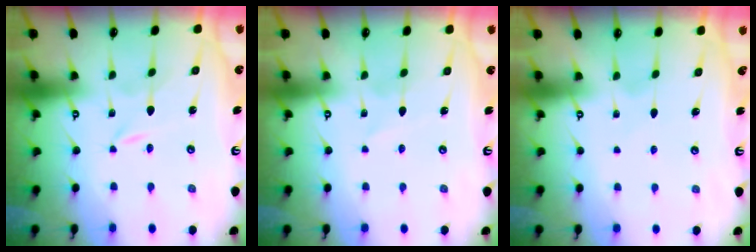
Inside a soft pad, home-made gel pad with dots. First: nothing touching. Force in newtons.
{"total": 2.6, "press": 2.6, "slide": 0.3}
{"total": 3.1, "press": 3.1, "slide": 0.4}